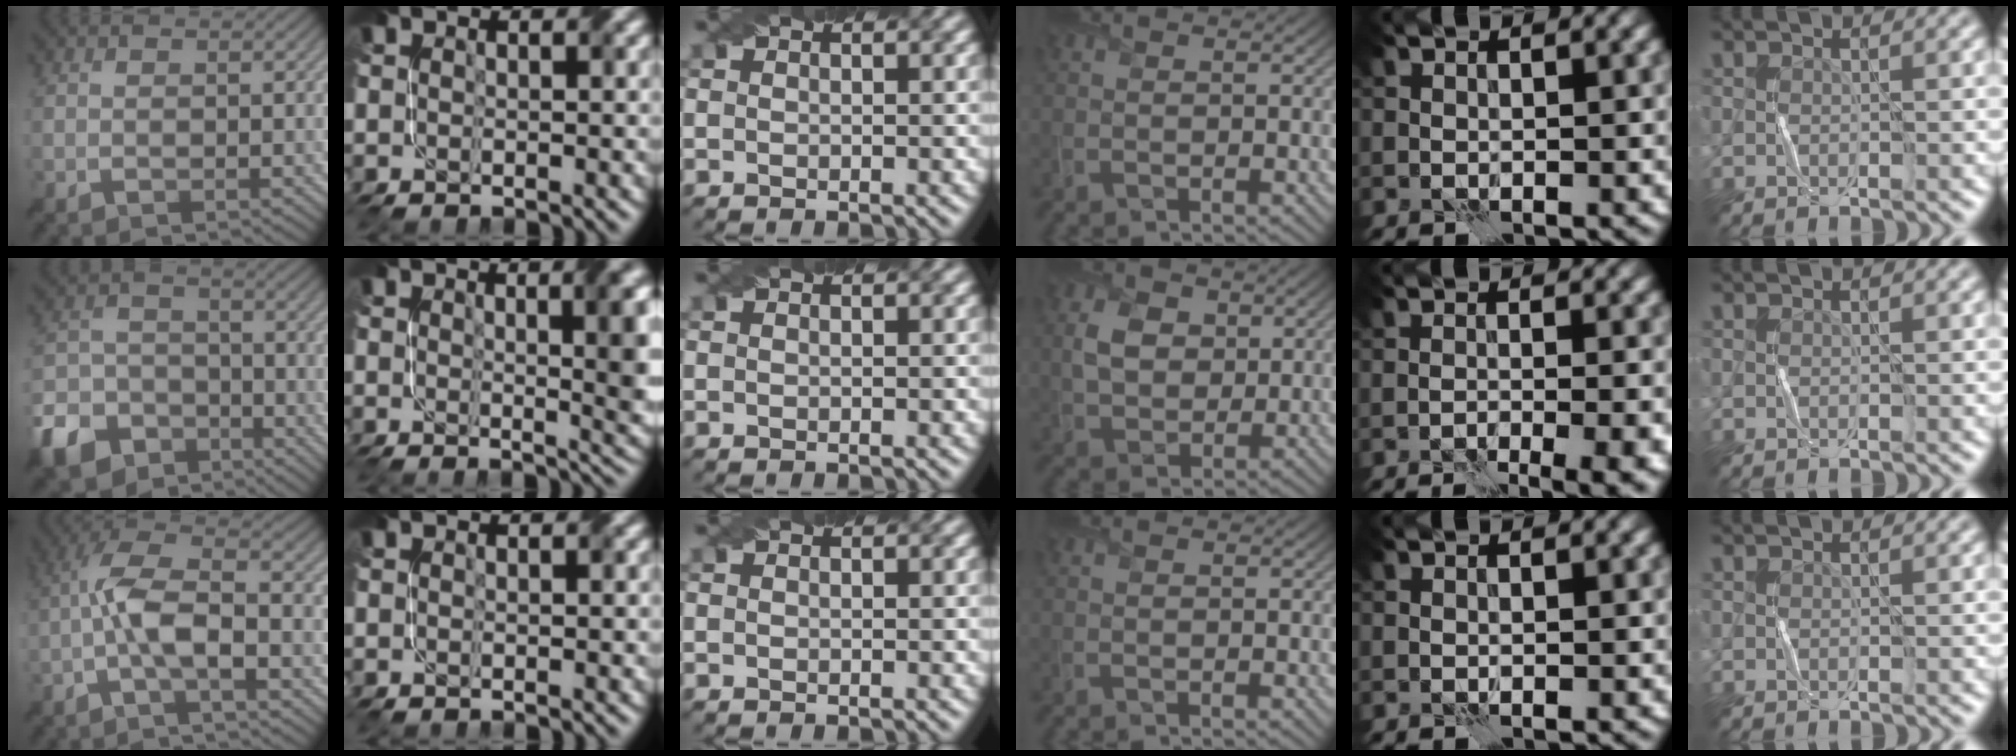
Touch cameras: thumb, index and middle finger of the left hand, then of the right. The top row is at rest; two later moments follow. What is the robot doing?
{"motion": "fold", "object": "bubble wrap"}